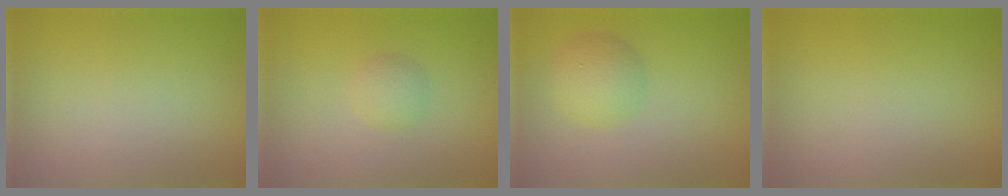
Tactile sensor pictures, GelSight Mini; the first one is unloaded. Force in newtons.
{"total": 1.5, "press": 1.5, "slide": 0.1}
{"total": 3.0, "press": 3.0, "slide": 0.1}
{"total": 0.0}